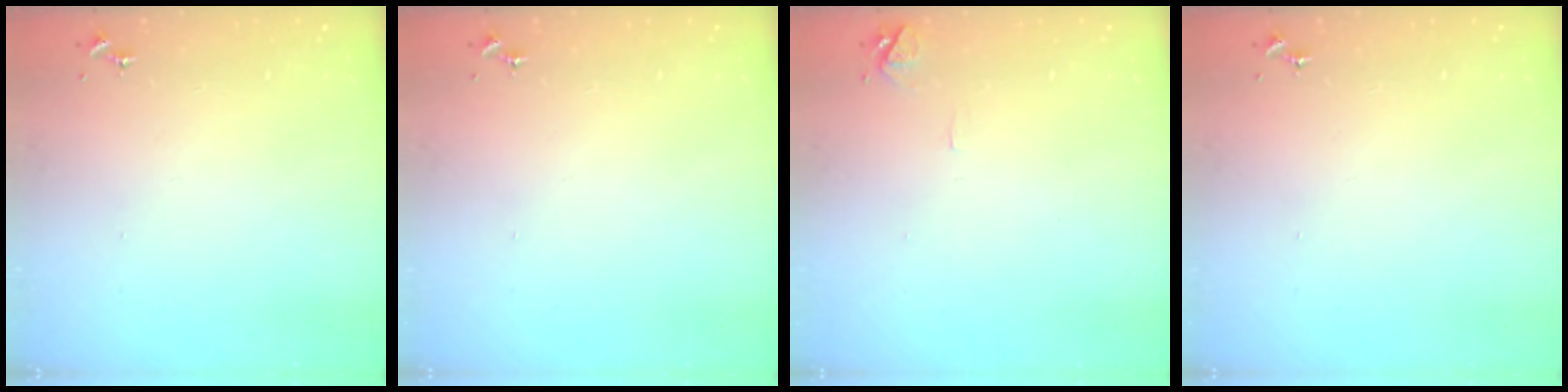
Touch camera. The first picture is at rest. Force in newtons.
{"total": 0.0}
{"total": 6.3, "press": 6.3, "slide": 0.7}
{"total": 0.0}